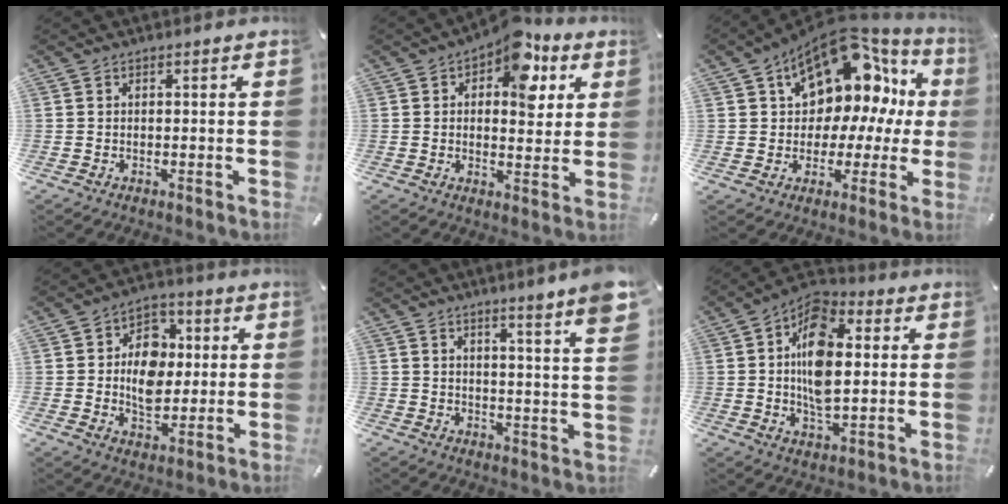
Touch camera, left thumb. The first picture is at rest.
{"total": 11.8, "force": [6.2, 6.7, 7.5], "torque": [-0.097, -0.037, 0.105]}
{"total": 15.4, "force": [8.9, 9.7, 8.1], "torque": [-0.115, -0.075, 0.155]}
{"total": 10.4, "force": [0.1, 8.4, 6.1], "torque": [-0.099, 0.014, 0.003]}
{"total": 7.7, "force": [5.7, -0.2, 5.2], "torque": [-0.073, -0.047, 0.090]}
{"total": 13.4, "force": [1.0, 8.1, 10.6], "torque": [-0.197, -0.006, 0.015]}